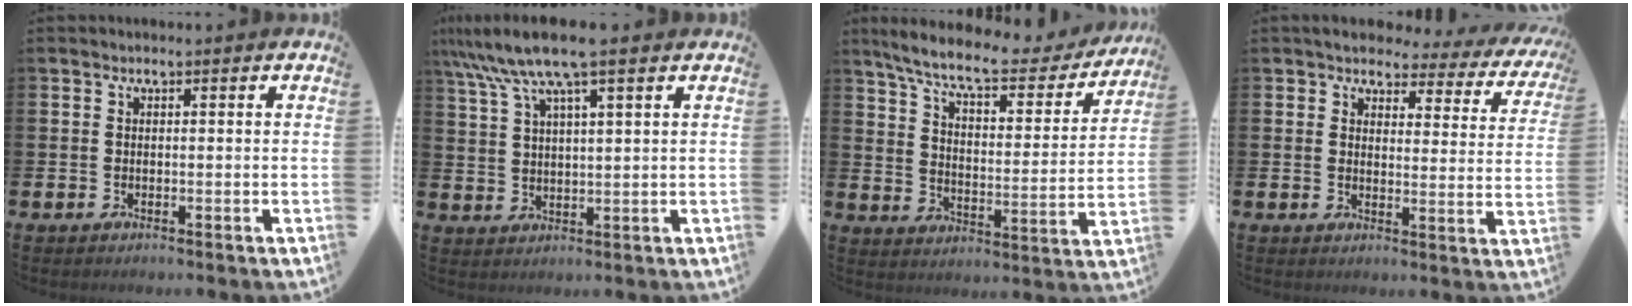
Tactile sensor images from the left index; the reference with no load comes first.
{"total": 8.3, "force": [6.2, 1.0, 5.4], "torque": [-0.121, -0.012, 0.111]}
{"total": 9.0, "force": [7.7, 1.8, 4.2], "torque": [-0.104, -0.048, 0.127]}
{"total": 3.3, "force": [2.8, 1.5, 0.8], "torque": [-0.026, -0.024, 0.040]}